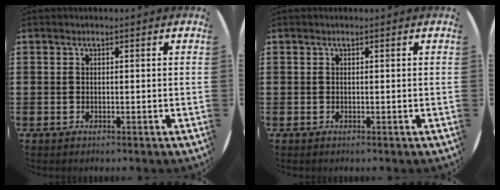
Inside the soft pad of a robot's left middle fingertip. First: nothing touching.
{"total": 0.0}